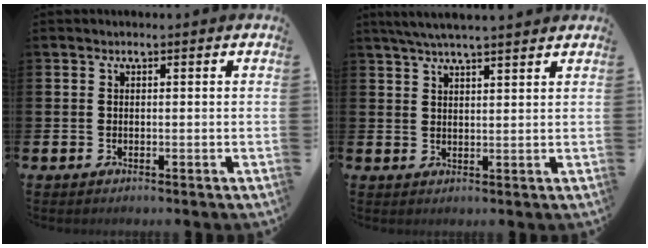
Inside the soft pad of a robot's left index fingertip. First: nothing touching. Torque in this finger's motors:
{"motor_torque": [0.63, -0.83, 0.52, 0.10]}